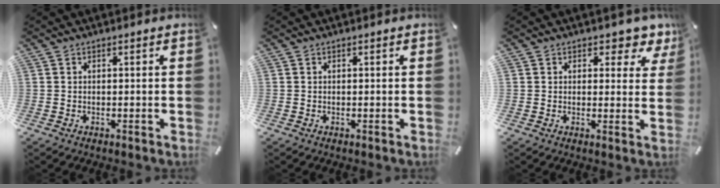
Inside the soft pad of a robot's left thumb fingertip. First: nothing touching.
{"total": 0.0}
{"total": 5.4, "force": [3.6, 3.8, 1.3], "torque": [-0.004, -0.029, 0.061]}